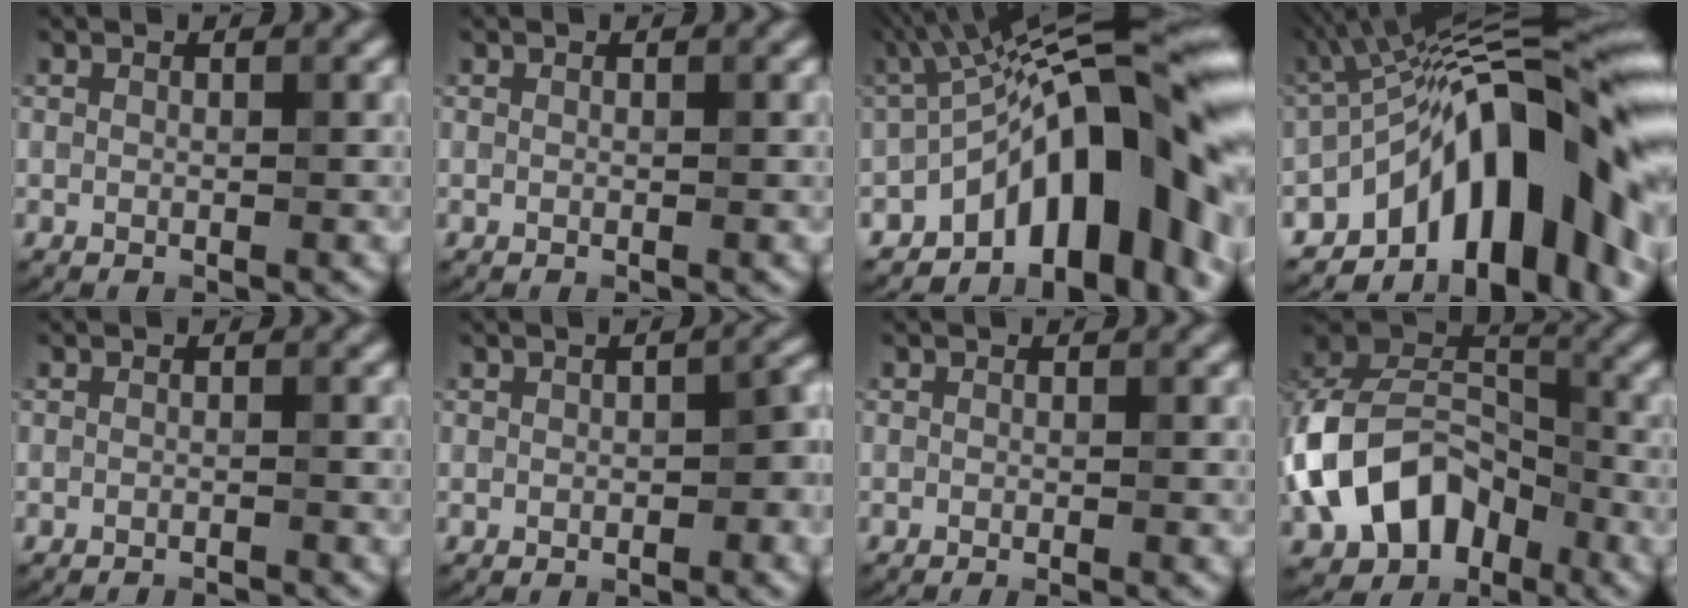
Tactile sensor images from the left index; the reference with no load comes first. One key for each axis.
{"total": 0.0}
{"total": 16.9, "fx": -5.0, "fy": 7.3, "fz": 14.4, "tx": -0.148, "ty": 0.045, "tz": -0.090}
{"total": 15.7, "fx": -5.7, "fy": 6.6, "fz": 13.0, "tx": -0.145, "ty": 0.026, "tz": -0.105}
{"total": 2.0, "fx": -1.9, "fy": 0.3, "fz": 0.7, "tx": -0.001, "ty": -0.003, "tz": -0.027}
{"total": 2.6, "fx": -0.4, "fy": 1.5, "fz": 2.1, "tx": -0.025, "ty": 0.001, "tz": -0.005}
{"total": 1.1, "fx": -0.6, "fy": 0.3, "fz": 0.8, "tx": -0.003, "ty": -0.009, "tz": -0.012}
{"total": 12.1, "fx": -4.5, "fy": 8.6, "fz": 7.1, "tx": -0.145, "ty": 0.003, "tz": -0.098}